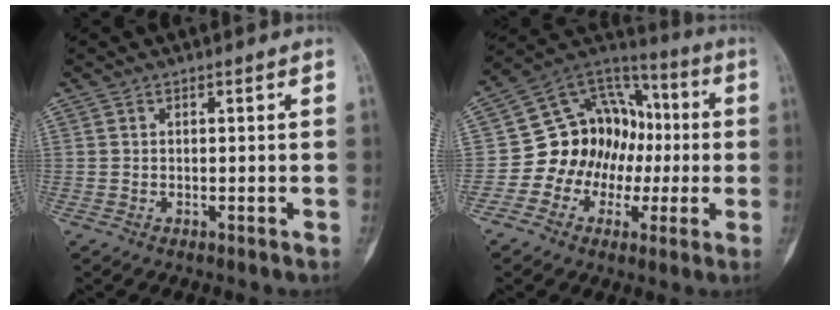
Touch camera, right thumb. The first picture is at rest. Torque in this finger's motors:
{"motor_torque": [0.11, 0.10, 0.04, 0.00, 0.03]}